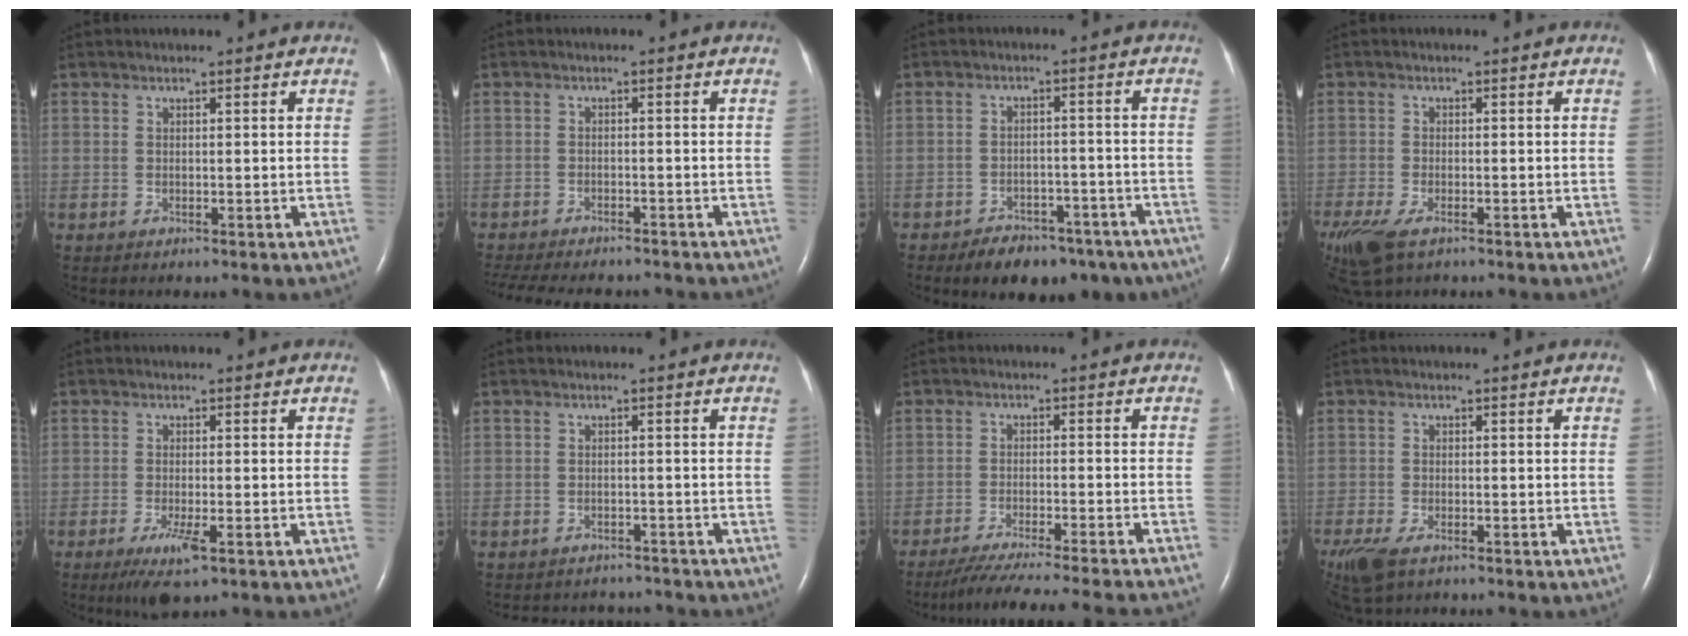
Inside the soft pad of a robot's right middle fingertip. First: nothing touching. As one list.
[{"total": 13.8, "force": [-12.2, 3.7, 5.4], "torque": [-0.122, -0.012, -0.164]}, {"total": 11.6, "force": [-8.8, 5.8, 4.6], "torque": [-0.051, 0.019, -0.115]}, {"total": 9.9, "force": [-6.4, 4.3, 6.2], "torque": [-0.146, -0.024, -0.105]}, {"total": 4.8, "force": [-2.5, 0.9, 4.0], "torque": [-0.082, -0.012, -0.040]}, {"total": 7.1, "force": [-6.7, 2.3, 0.4], "torque": [-0.010, 0.007, -0.079]}, {"total": 19.3, "force": [-17.4, -1.3, 8.3], "torque": [-0.112, -0.051, -0.245]}, {"total": 8.1, "force": [-5.5, 3.5, 4.8], "torque": [-0.110, -0.017, -0.092]}]